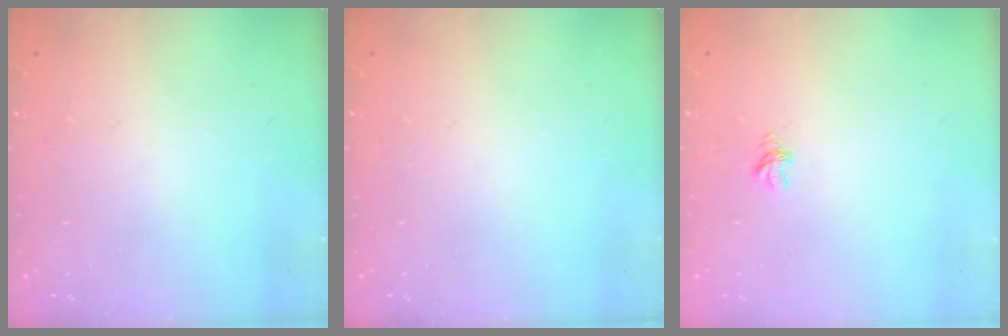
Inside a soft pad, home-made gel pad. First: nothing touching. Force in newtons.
{"total": 0.0}
{"total": 4.3, "press": 4.3, "slide": 0.4}